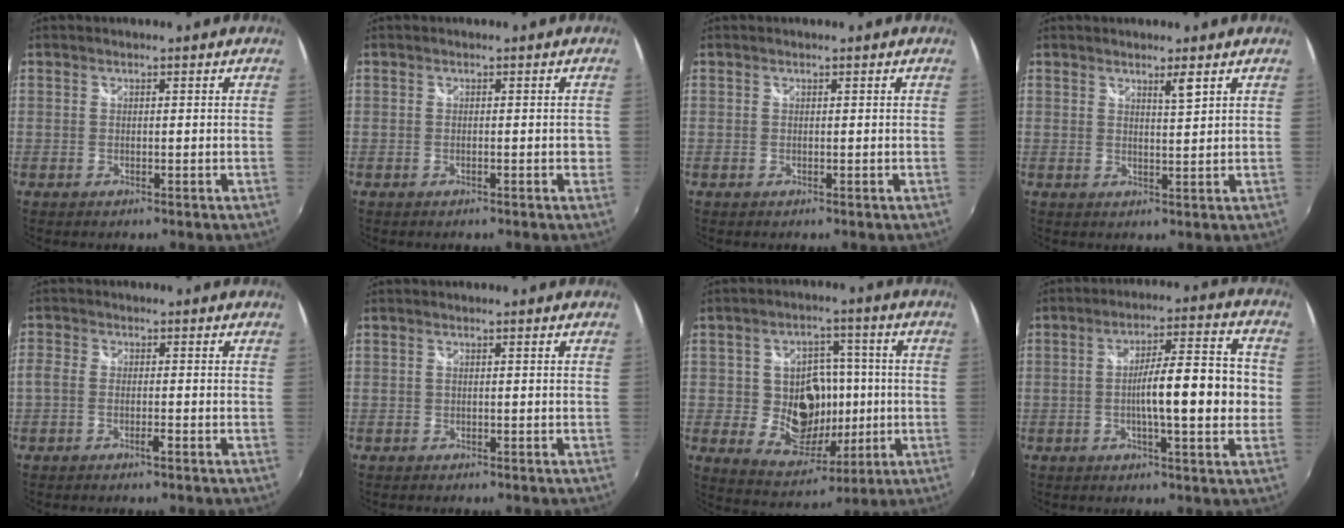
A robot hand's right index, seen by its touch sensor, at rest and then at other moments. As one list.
[{"total": 1.9, "force": [-0.3, 0.9, 1.6], "torque": [-0.019, 0.001, -0.004]}, {"total": 0.0}, {"total": 2.2, "force": [1.5, -0.2, 1.6], "torque": [-0.026, -0.002, 0.024]}, {"total": 2.9, "force": [-1.7, 0.9, 2.2], "torque": [-0.055, 0.001, -0.040]}, {"total": 0.0}, {"total": 13.8, "force": [-0.9, 11.0, 8.3], "torque": [-0.168, 0.012, 0.005]}, {"total": 12.9, "force": [-1.2, 2.3, 12.6], "torque": [-0.203, 0.008, -0.022]}]